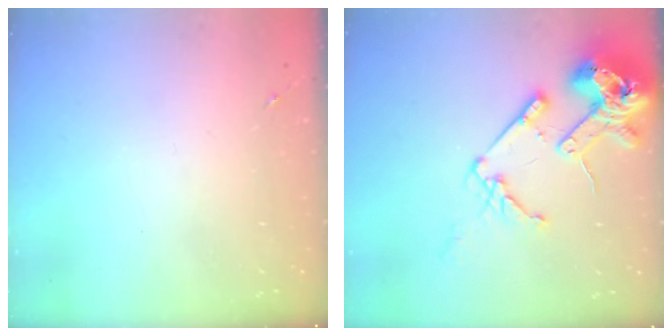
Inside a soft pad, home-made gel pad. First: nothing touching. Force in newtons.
{"total": 17.6, "press": 17.4, "slide": 2.3}